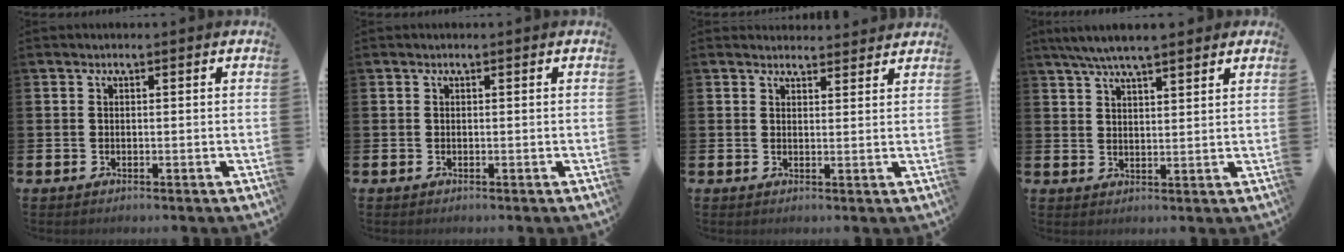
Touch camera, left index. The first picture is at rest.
{"total": 0.0}
{"total": 2.6, "force": [2.6, 0.6, -0.1], "torque": [0.008, -0.016, 0.045]}
{"total": 5.8, "force": [5.2, 0.8, 2.4], "torque": [-0.056, -0.011, 0.094]}